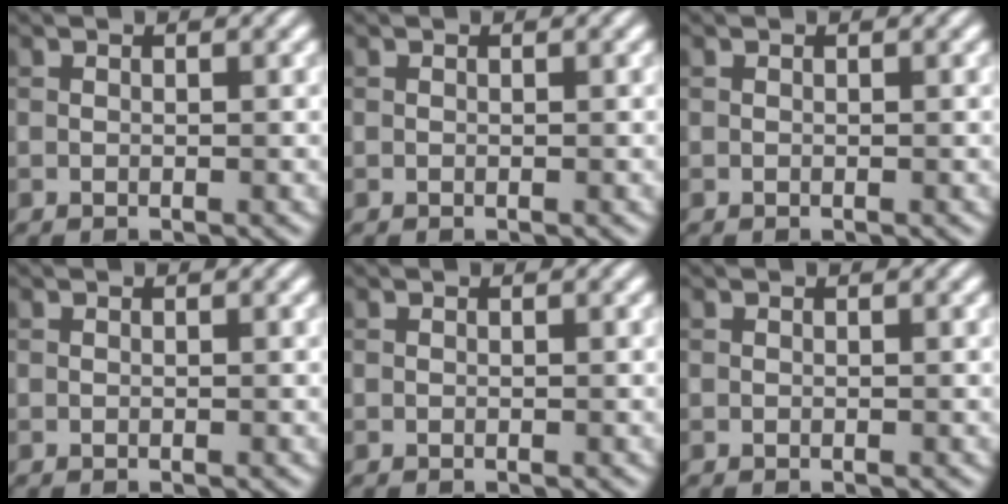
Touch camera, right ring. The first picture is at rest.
{"total": 0.0}
{"total": 0.0}
{"total": 0.0}
{"total": 0.0}
{"total": 0.0}